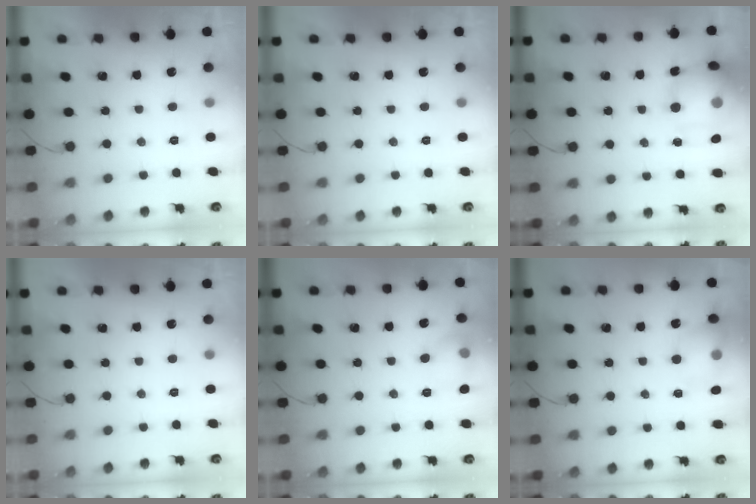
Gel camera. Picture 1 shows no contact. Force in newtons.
{"total": 0.0}
{"total": 16.4, "press": 16.1, "slide": 3.3}
{"total": 0.0}
{"total": 8.4, "press": 8.4, "slide": 0.8}
{"total": 11.4, "press": 11.2, "slide": 1.8}